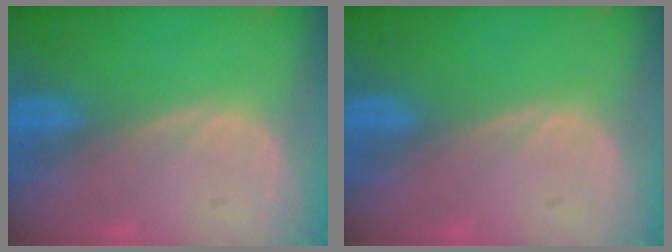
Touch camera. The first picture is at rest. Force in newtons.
{"total": 0.0}